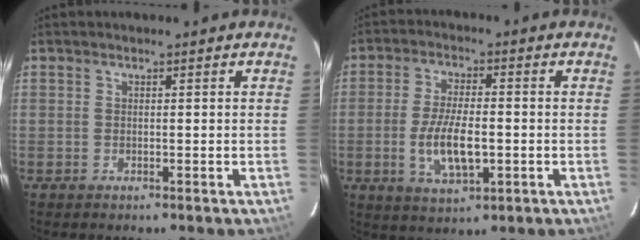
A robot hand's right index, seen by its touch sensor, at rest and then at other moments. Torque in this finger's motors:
{"motor_torque": [0.21, 0.05, 0.30, 0.10]}